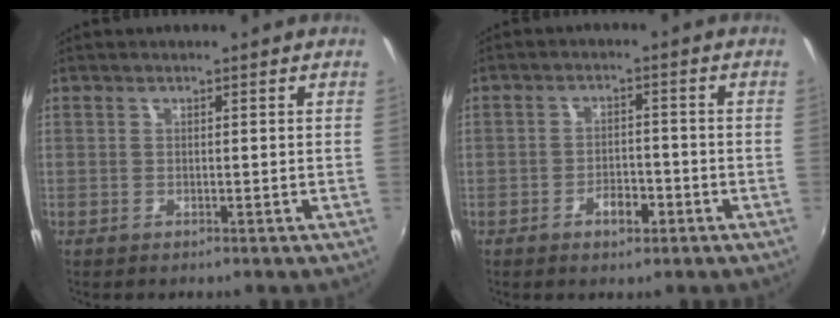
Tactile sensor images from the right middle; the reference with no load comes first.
{"total": 3.7, "force": [-2.1, 2.0, 2.3], "torque": [-0.043, 0.001, -0.032]}